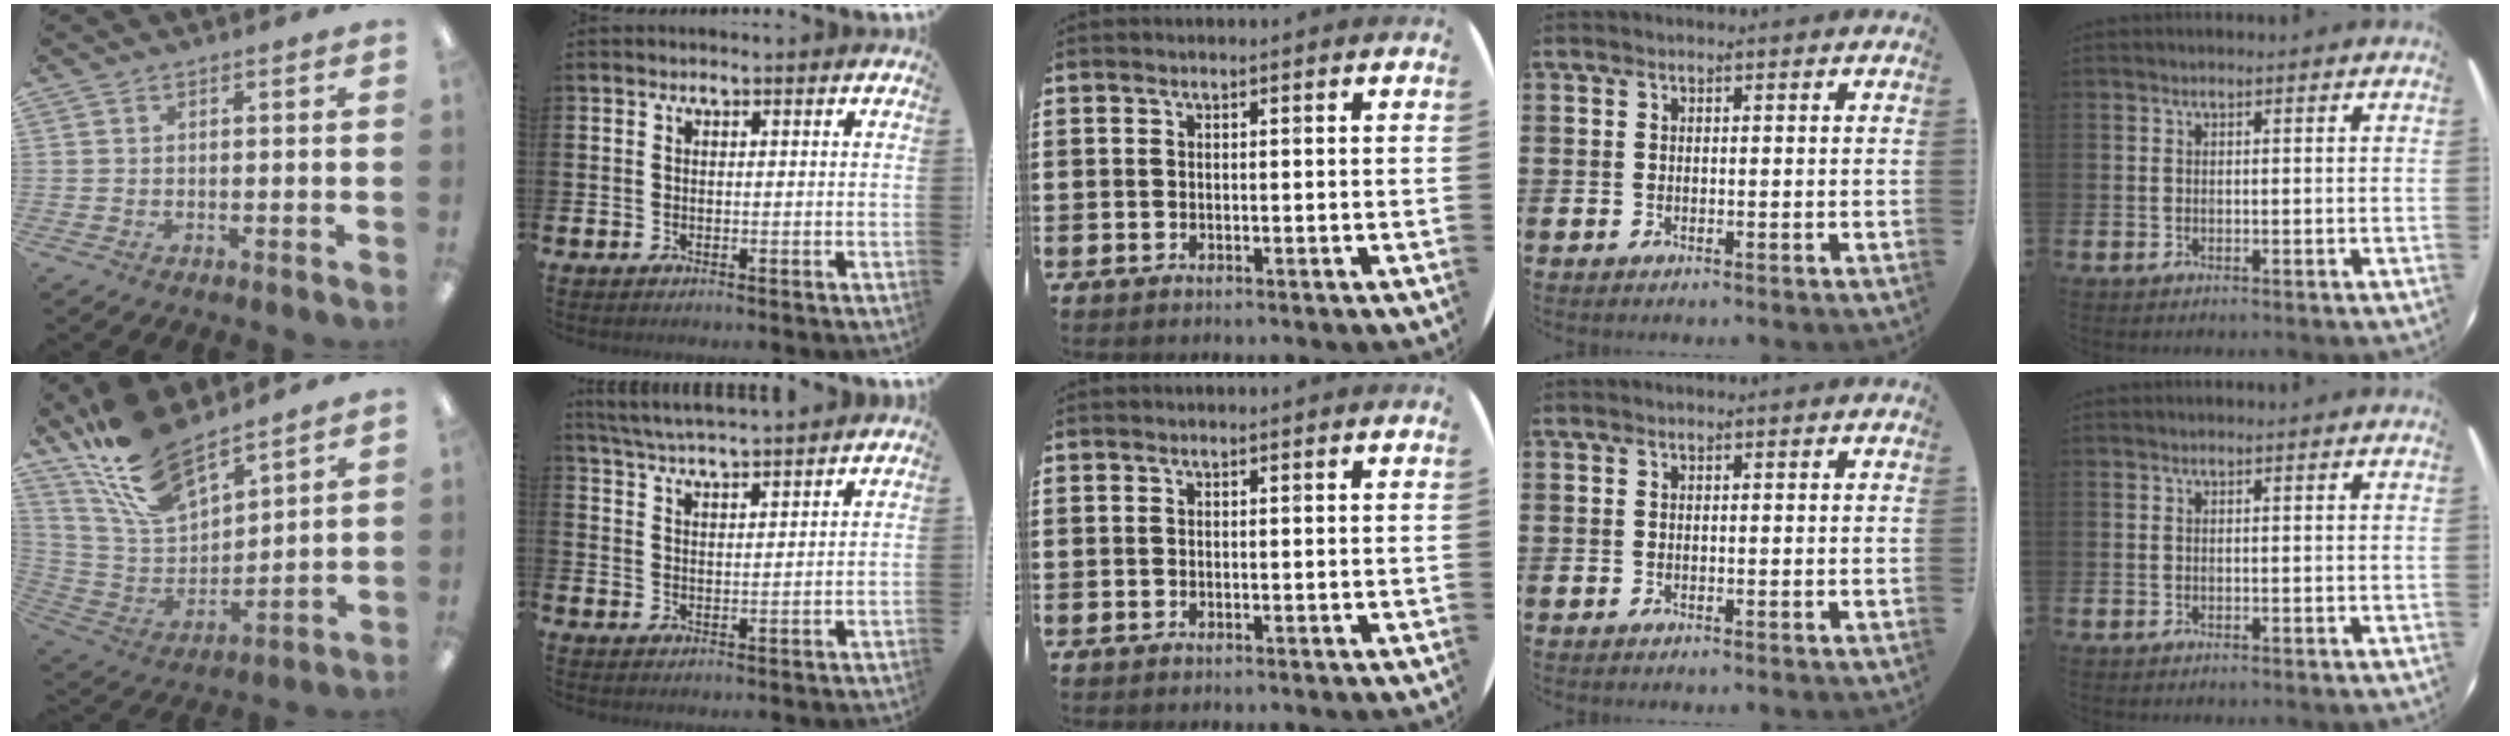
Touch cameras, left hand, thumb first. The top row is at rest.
{"thumb": {"total": 17.7, "force": [14.4, 6.4, 8.1], "torque": [-0.182, -0.080, 0.264]}, "index": {"total": 5.0, "force": [4.9, -0.2, 0.6], "torque": [-0.036, -0.027, 0.089]}}